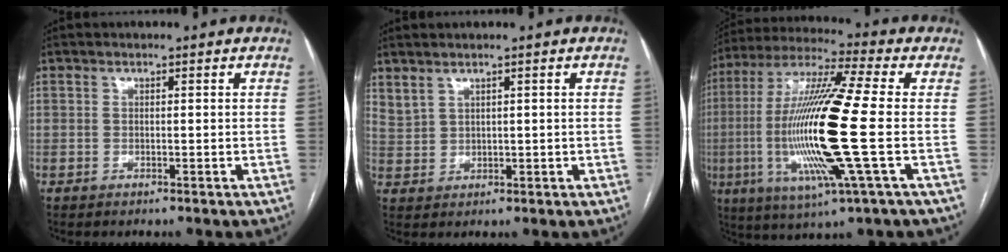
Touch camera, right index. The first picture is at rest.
{"total": 2.9, "force": [2.4, 1.2, 1.2], "torque": [-0.030, 0.004, 0.060]}
{"total": 19.9, "force": [-2.6, 0.2, 19.8], "torque": [-0.406, -0.012, -0.058]}